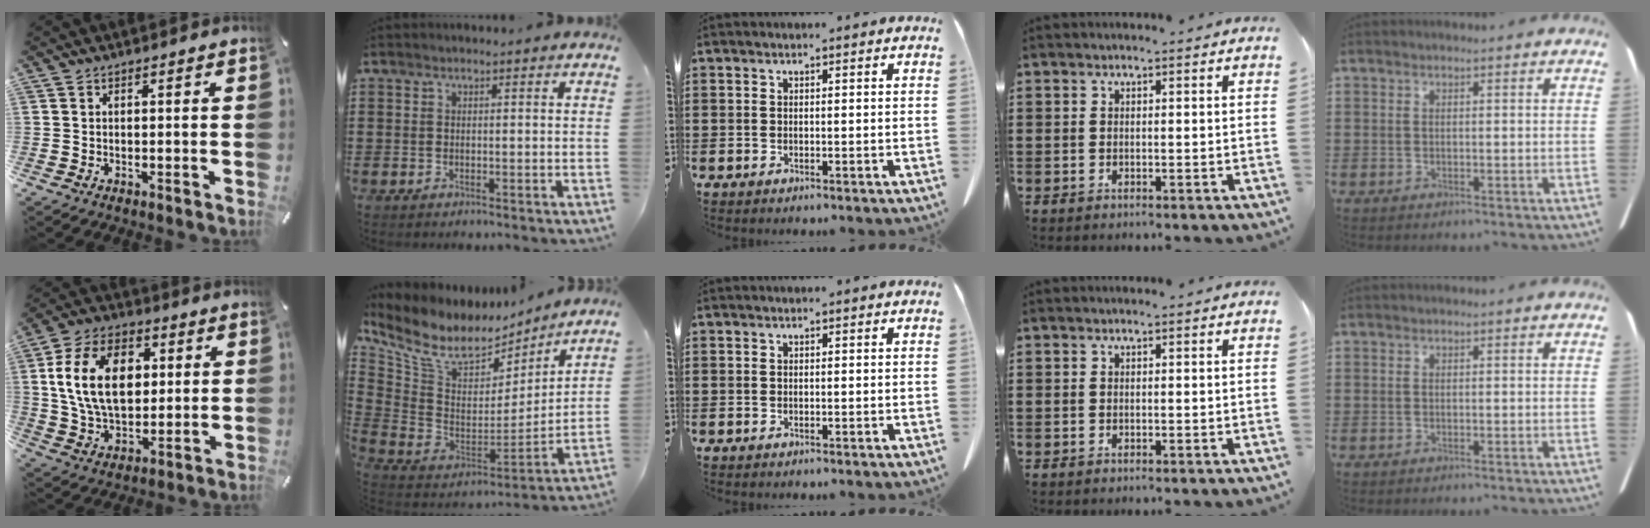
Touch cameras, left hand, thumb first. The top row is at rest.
{"thumb": {"total": 16.2, "force": [3.0, 11.1, 11.4], "torque": [-0.223, 0.010, 0.051]}, "index": {"total": 8.7, "force": [5.8, 4.6, 4.5], "torque": [-0.122, -0.038, 0.104]}}